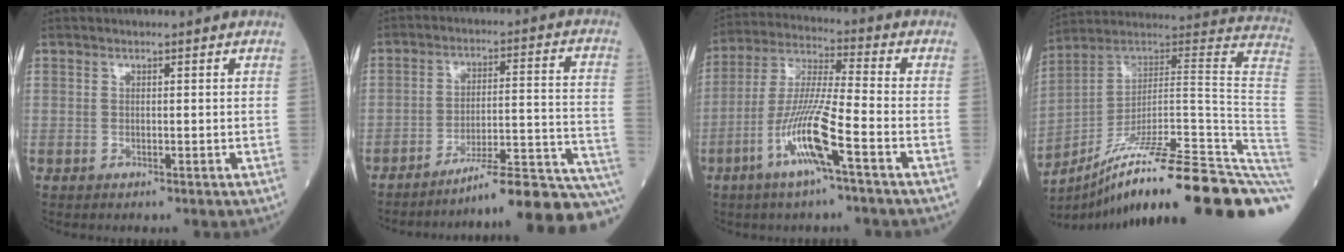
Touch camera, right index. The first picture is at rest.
{"total": 19.5, "force": [-17.7, -1.3, 8.1], "torque": [-0.052, 0.022, -0.245]}
{"total": 11.5, "force": [-5.2, 0.0, 10.3], "torque": [-0.209, -0.004, -0.103]}
{"total": 33.0, "force": [-21.2, 0.5, 25.3], "torque": [-0.219, 0.012, -0.319]}